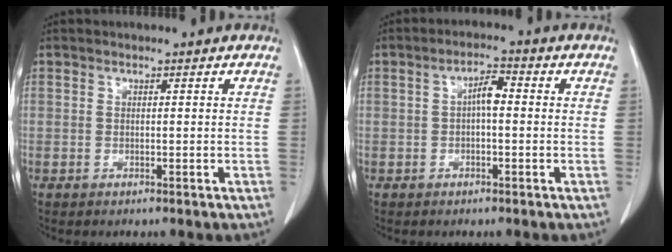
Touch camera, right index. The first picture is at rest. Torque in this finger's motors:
{"motor_torque": [0.53, 0.07, 0.22, 0.07]}